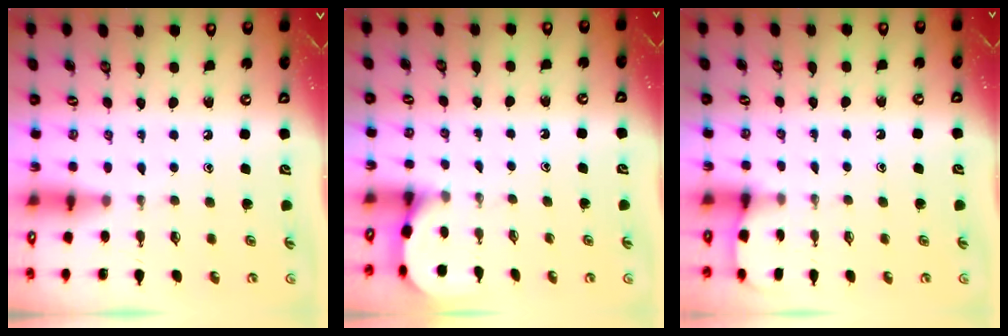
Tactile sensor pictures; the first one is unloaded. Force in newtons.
{"total": 1.9, "press": 1.9, "slide": 0.2}
{"total": 1.8, "press": 1.8, "slide": 0.2}